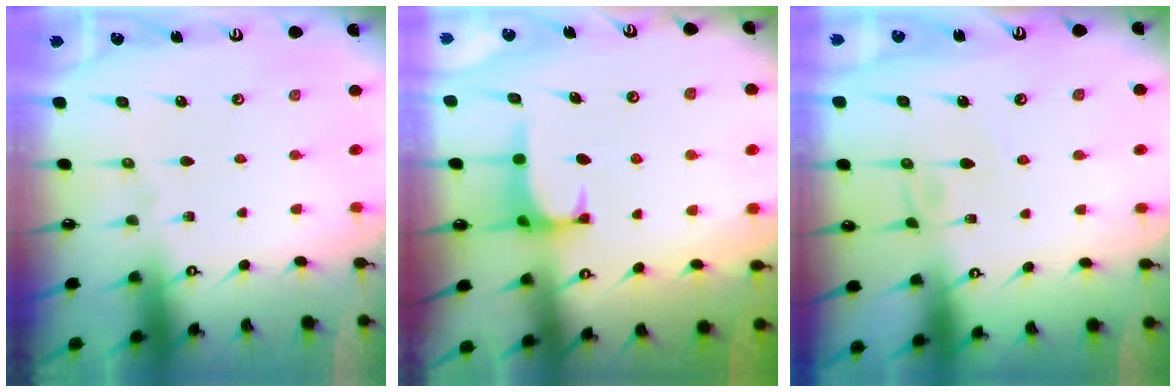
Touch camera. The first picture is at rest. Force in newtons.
{"total": 0.5, "press": 0.4, "slide": 0.3}
{"total": 3.6, "press": 3.6, "slide": 0.0}